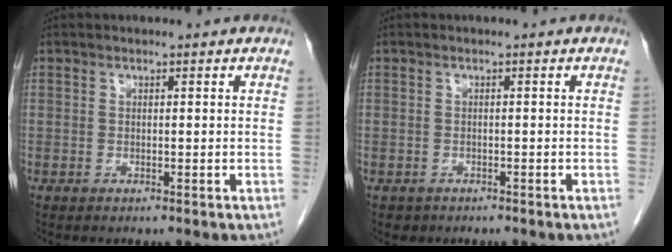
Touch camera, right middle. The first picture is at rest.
{"total": 1.3, "force": [-0.9, 0.9, 0.0], "torque": [-0.007, 0.002, -0.011]}